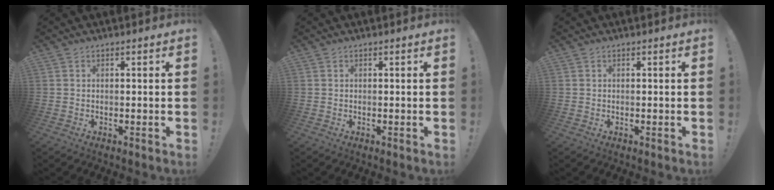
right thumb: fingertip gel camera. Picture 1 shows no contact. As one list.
[{"total": 0.0}, {"total": 0.0}]